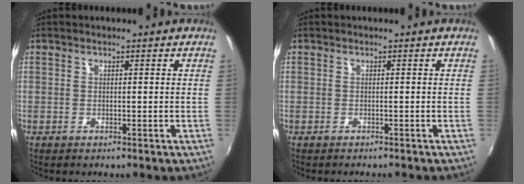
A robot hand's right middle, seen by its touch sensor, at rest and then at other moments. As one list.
[{"total": 0.8, "force": [-0.8, 0.1, 0.2], "torque": [-0.005, -0.006, -0.012]}]